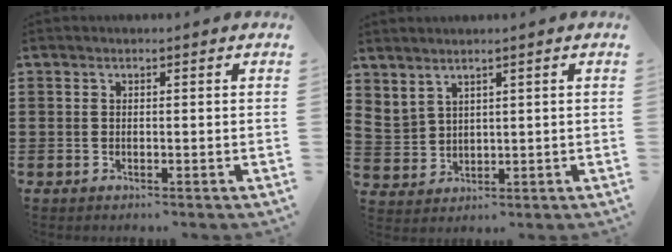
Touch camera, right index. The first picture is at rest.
{"total": 2.3, "force": [2.1, 1.0, 0.1], "torque": [-0.013, 0.002, 0.041]}